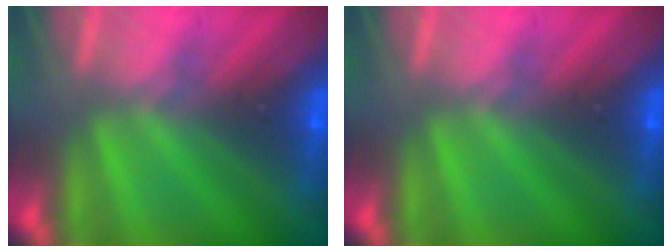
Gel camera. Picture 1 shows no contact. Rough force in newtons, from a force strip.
{"total": 0.0}